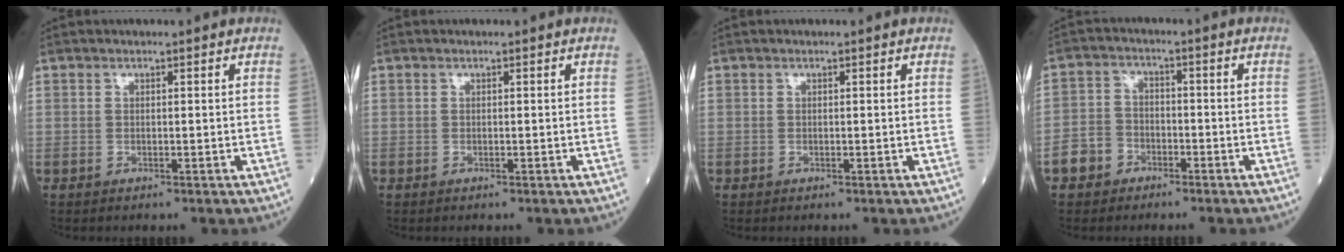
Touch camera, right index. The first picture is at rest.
{"total": 0.0}
{"total": 0.0}
{"total": 4.8, "force": [-2.9, 3.6, 1.2], "torque": [-0.029, 0.016, -0.057]}